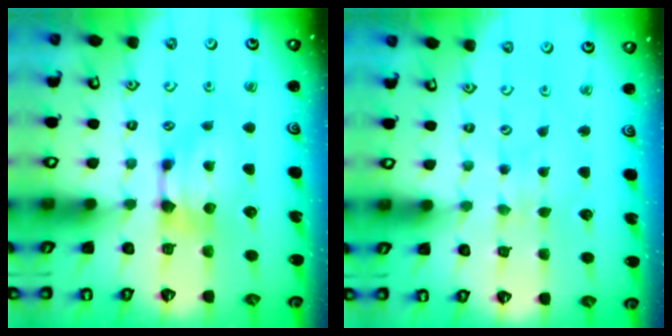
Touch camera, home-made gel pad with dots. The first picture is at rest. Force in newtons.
{"total": 3.2, "press": 3.2, "slide": 0.2}